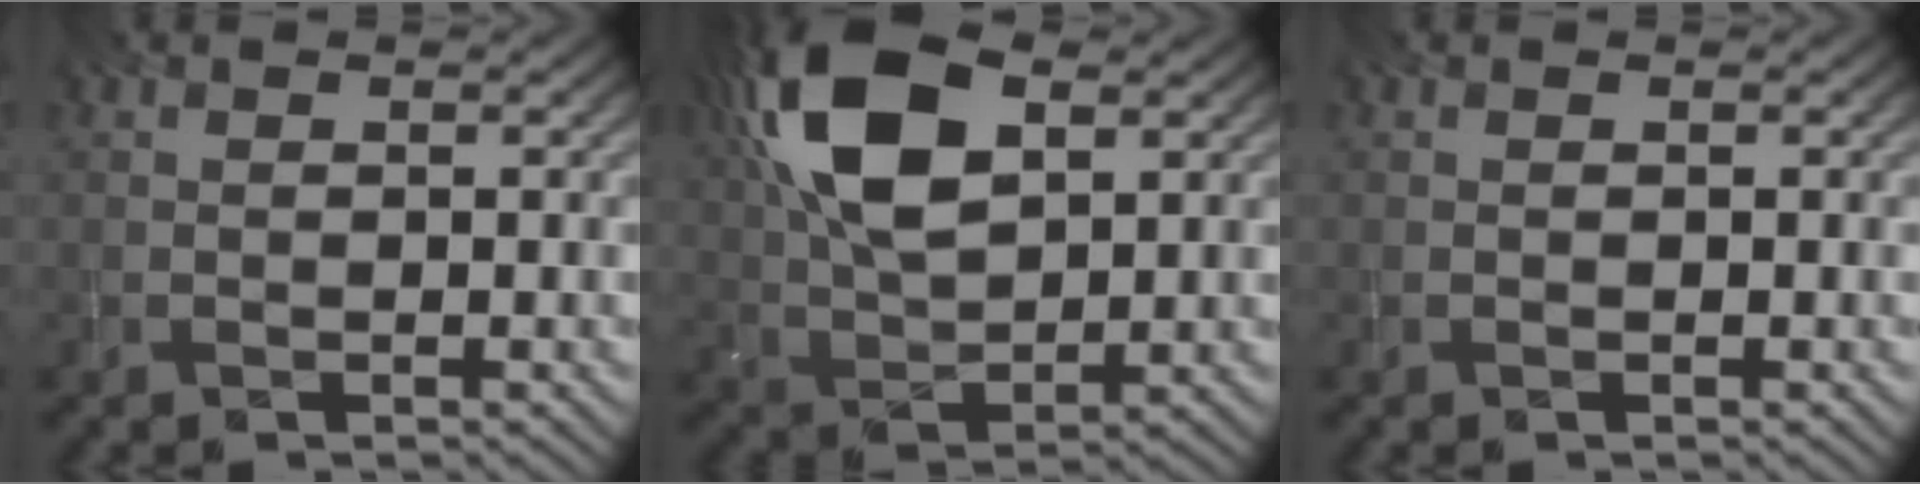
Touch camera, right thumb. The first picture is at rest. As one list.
[{"total": 14.1, "force": [5.2, 7.3, 10.9], "torque": [-0.252, 0.026, 0.099]}, {"total": 0.0}]